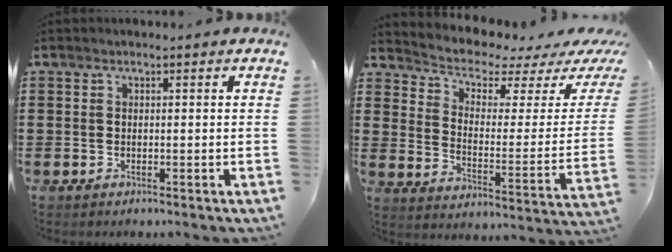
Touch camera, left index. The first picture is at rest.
{"total": 3.4, "force": [2.8, 1.1, 1.7], "torque": [-0.052, -0.028, 0.042]}